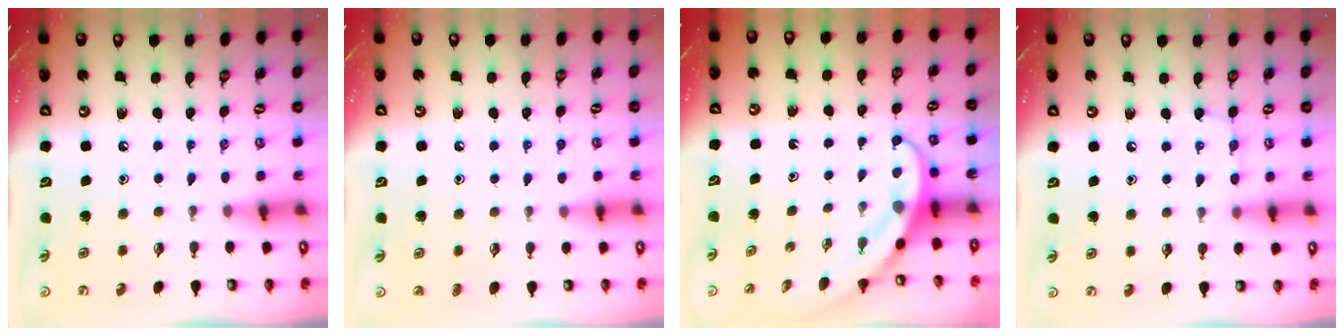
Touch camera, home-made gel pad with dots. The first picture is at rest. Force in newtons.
{"total": 2.9, "press": 2.9, "slide": 0.4}
{"total": 3.8, "press": 3.8, "slide": 0.4}
{"total": 7.2, "press": 7.2, "slide": 0.6}